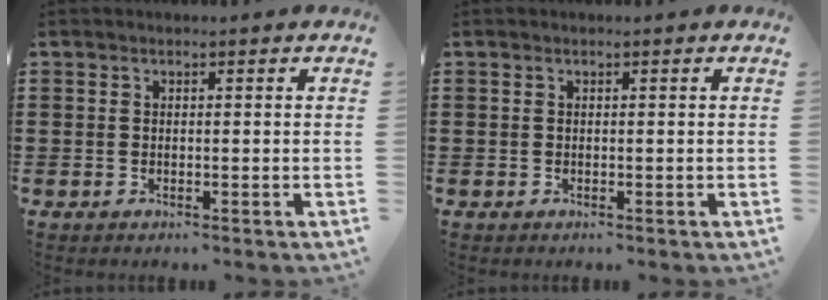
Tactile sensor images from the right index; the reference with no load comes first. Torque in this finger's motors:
{"motor_torque": [-0.25, 0.34, 0.00, 0.00]}